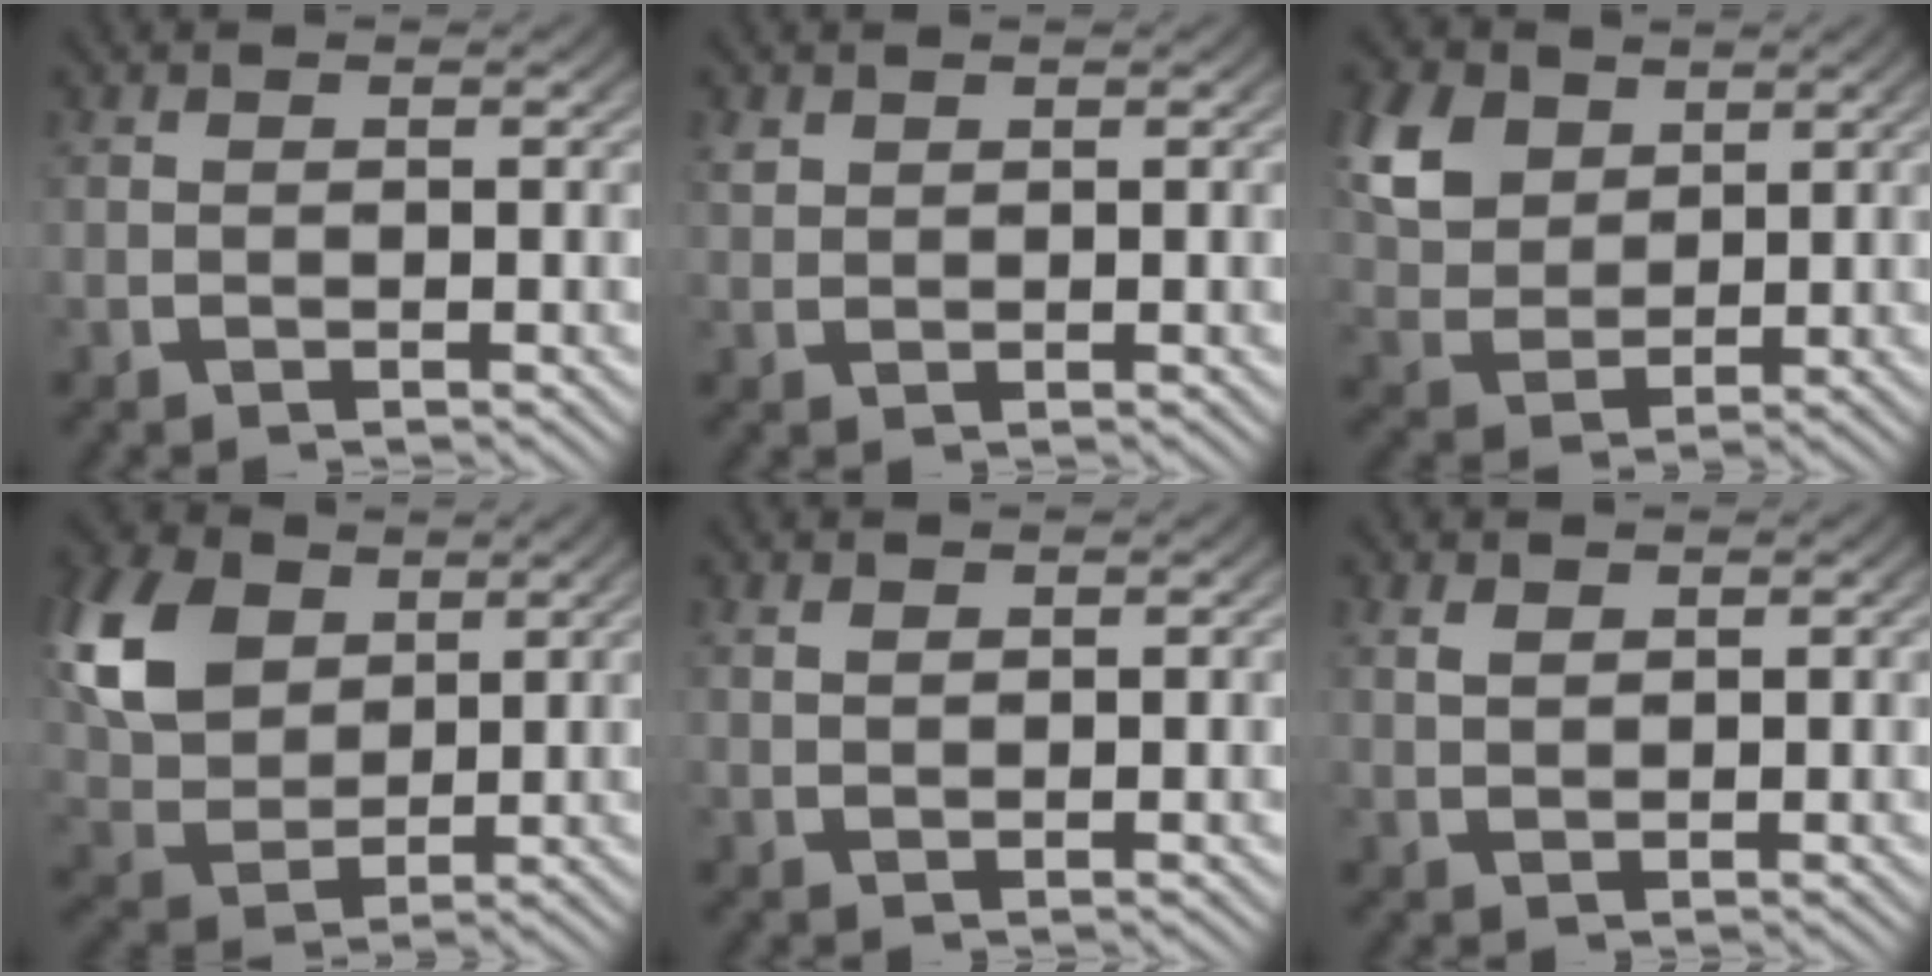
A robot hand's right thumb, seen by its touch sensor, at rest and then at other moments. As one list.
[{"total": 1.2, "force": [0.8, 0.8, 0.4], "torque": [-0.006, 0.004, 0.018]}, {"total": 8.0, "force": [2.2, 6.0, 4.8], "torque": [-0.129, -0.021, 0.050]}, {"total": 10.5, "force": [2.1, 7.7, 6.8], "torque": [-0.177, -0.027, 0.047]}, {"total": 0.9, "force": [0.7, 0.4, 0.3], "torque": [0.002, 0.003, 0.016]}, {"total": 1.2, "force": [1.0, 0.6, 0.5], "torque": [-0.001, 0.004, 0.022]}]